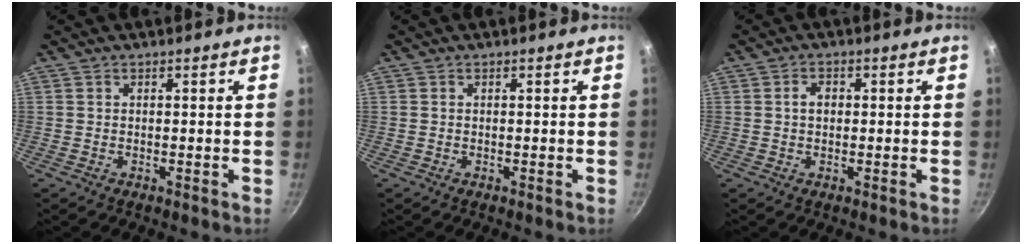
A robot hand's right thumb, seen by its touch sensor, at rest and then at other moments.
{"total": 0.0}
{"total": 2.5, "force": [0.2, 1.8, 1.7], "torque": [-0.017, 0.009, 0.001]}